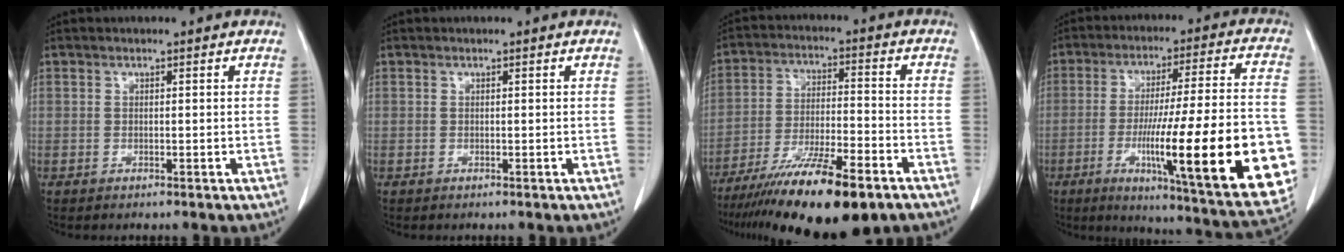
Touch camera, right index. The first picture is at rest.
{"total": 0.0}
{"total": 17.6, "force": [-12.6, 2.8, 12.0], "torque": [-0.186, -0.029, -0.209]}
{"total": 27.2, "force": [-7.4, 2.2, 26.1], "torque": [-0.325, -0.022, -0.107]}